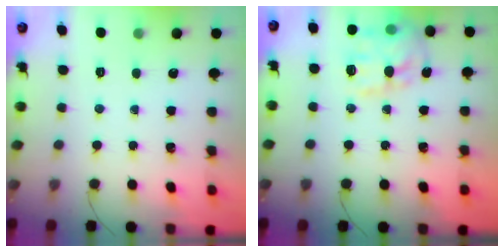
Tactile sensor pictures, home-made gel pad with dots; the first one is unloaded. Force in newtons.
{"total": 15.8, "press": 15.7, "slide": 1.0}